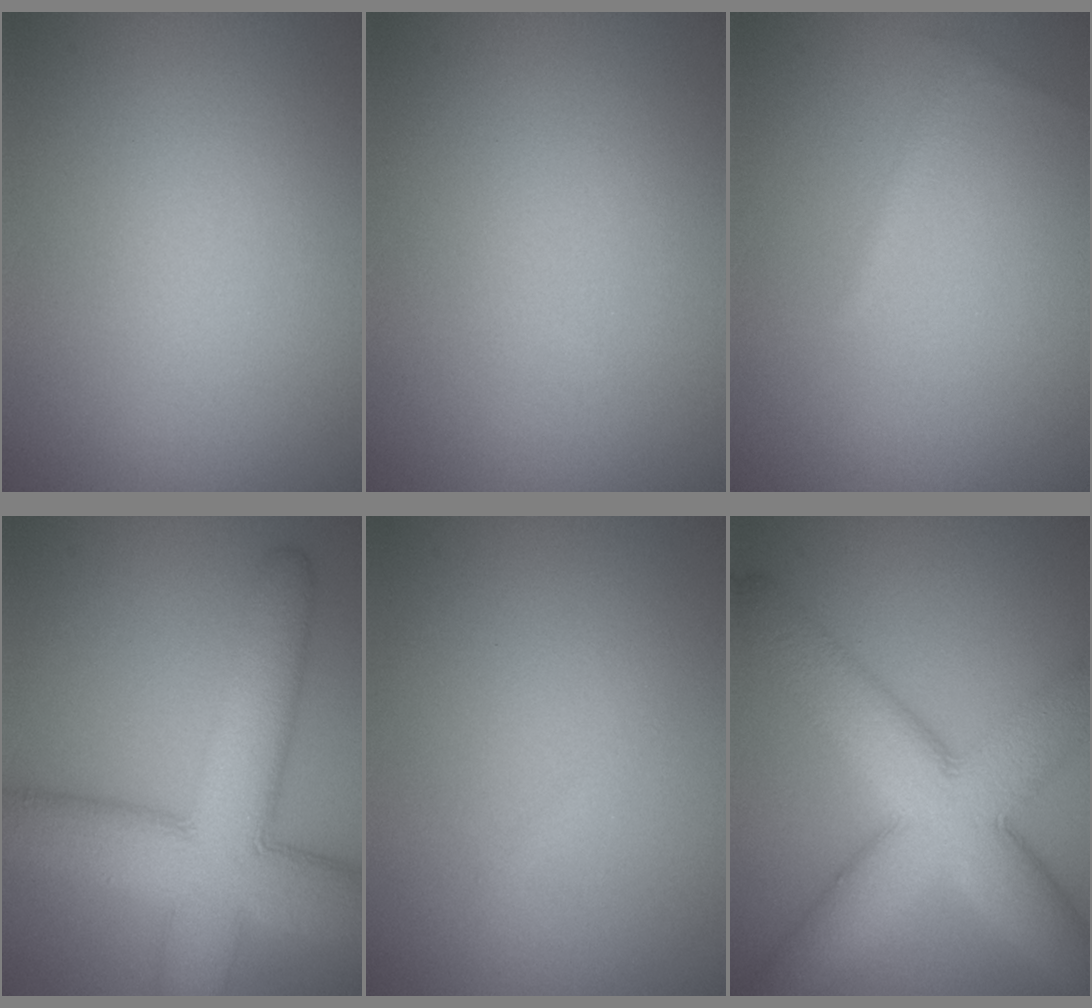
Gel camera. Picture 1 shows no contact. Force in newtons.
{"total": 0.0}
{"total": 0.6, "press": 0.6, "slide": 0.1}
{"total": 11.2, "press": 11.2, "slide": 0.6}
{"total": 0.5, "press": 0.5, "slide": 0.1}
{"total": 10.8, "press": 10.8, "slide": 0.4}